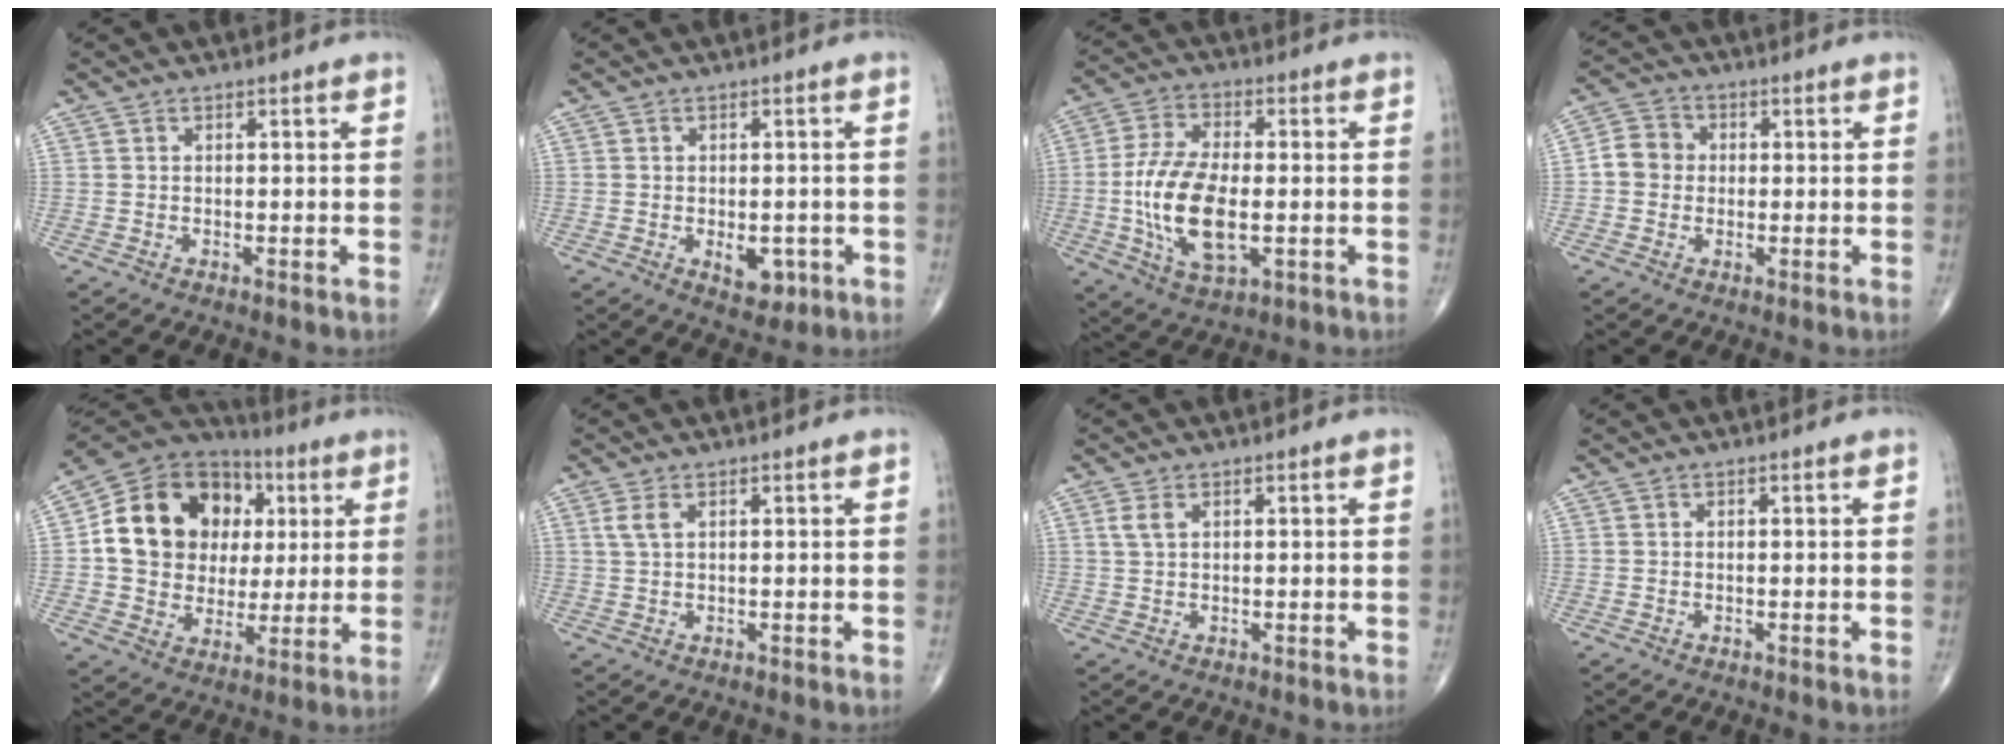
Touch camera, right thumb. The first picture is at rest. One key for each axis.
{"total": 4.7, "fx": -1.3, "fy": 2.9, "fz": 3.5, "tx": -0.029, "ty": 0.000, "tz": -0.008}
{"total": 14.9, "fx": -2.0, "fy": 7.3, "fz": 12.9, "tx": -0.253, "ty": 0.000, "tz": -0.033}
{"total": 5.3, "fx": -0.1, "fy": 4.8, "fz": 2.2, "tx": -0.026, "ty": 0.013, "tz": -0.013}
{"total": 20.0, "fx": 3.7, "fy": 16.4, "fz": 10.8, "tx": -0.153, "ty": 0.026, "tz": 0.071}
{"total": 2.4, "fx": 1.0, "fy": 1.0, "fz": 1.9, "tx": -0.047, "ty": 0.007, "tz": 0.028}
{"total": 2.2, "fx": 0.9, "fy": 1.0, "fz": 1.6, "tx": -0.037, "ty": 0.008, "tz": 0.024}
{"total": 0.0}